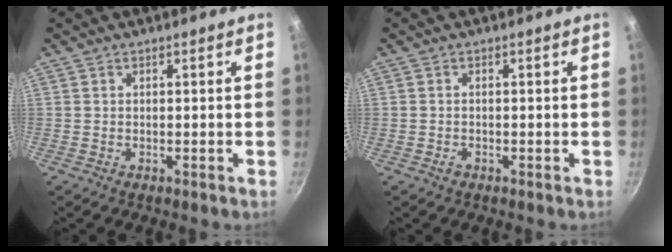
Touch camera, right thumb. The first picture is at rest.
{"total": 0.9, "force": [-0.6, 0.6, 0.4], "torque": [-0.010, 0.003, -0.011]}